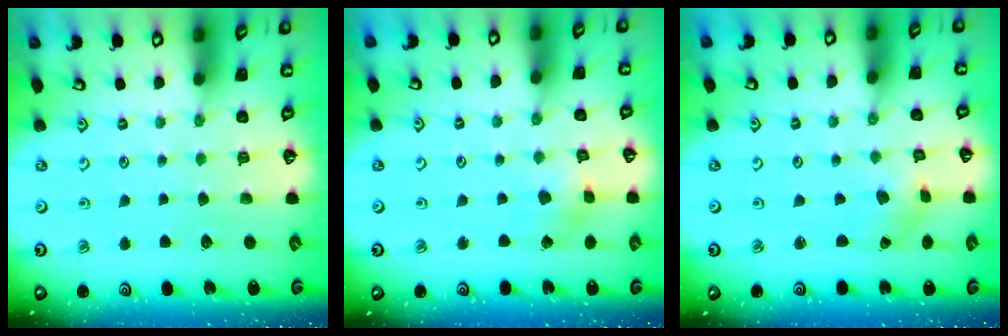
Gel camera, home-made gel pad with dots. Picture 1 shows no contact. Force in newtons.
{"total": 2.0, "press": 2.0, "slide": 0.3}
{"total": 2.7, "press": 2.3, "slide": 1.3}